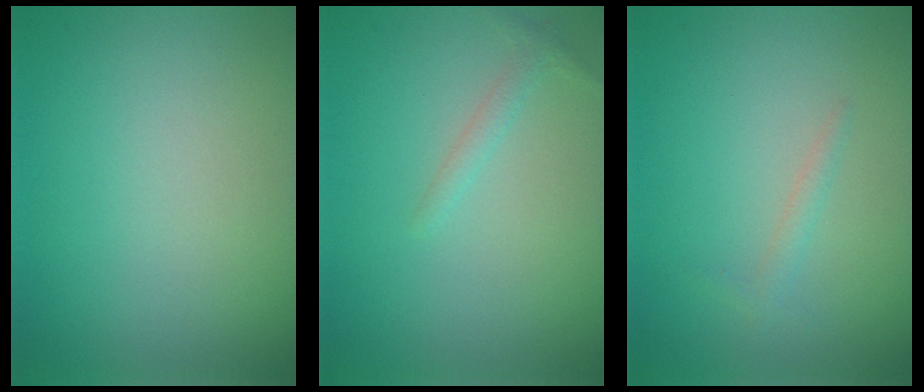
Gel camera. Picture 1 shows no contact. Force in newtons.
{"total": 1.1, "press": 1.1, "slide": 0.1}
{"total": 1.0, "press": 1.0, "slide": 0.1}